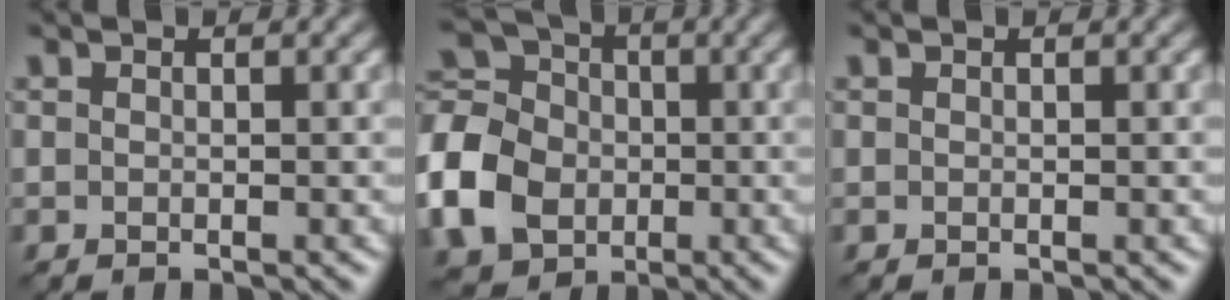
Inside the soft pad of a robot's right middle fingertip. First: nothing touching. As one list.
[{"total": 9.2, "force": [-2.5, 7.5, 4.7], "torque": [-0.124, 0.006, -0.072]}, {"total": 0.0}]